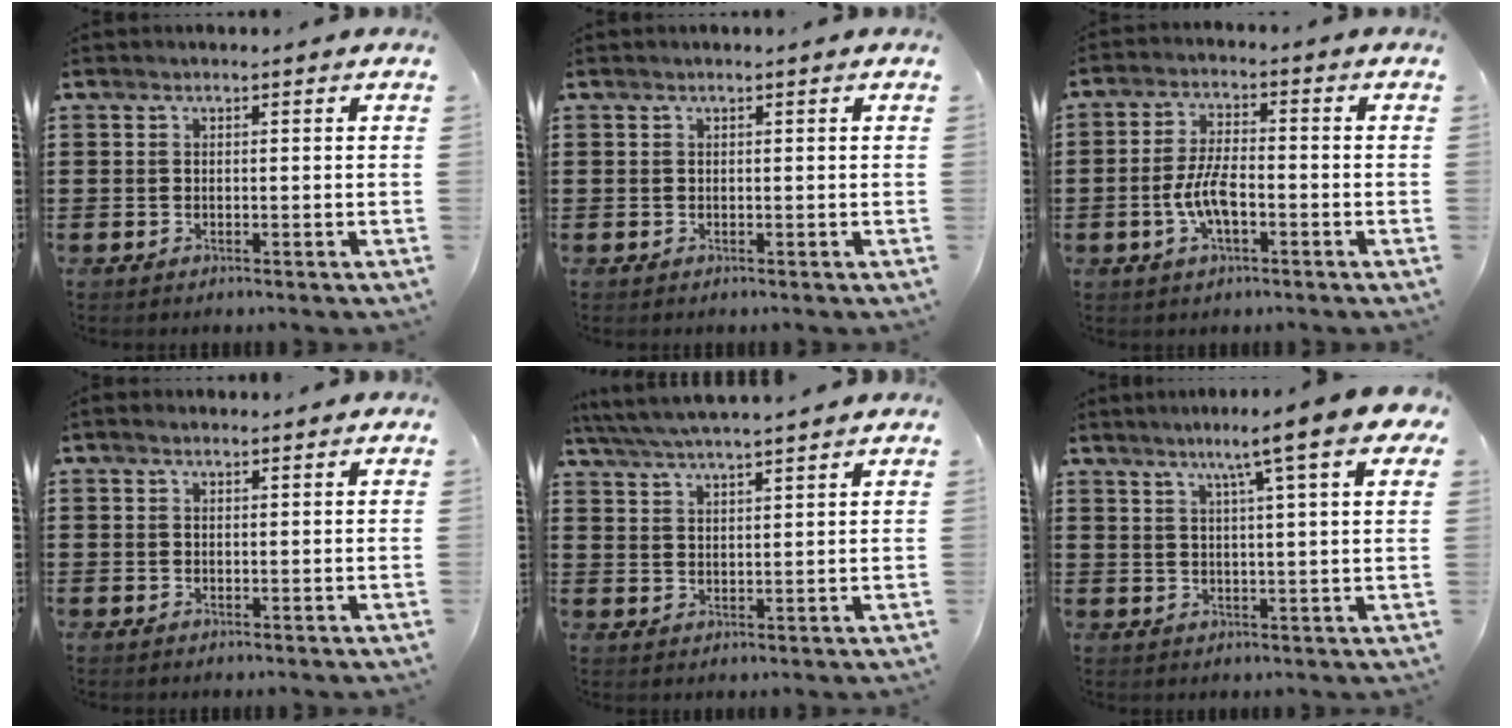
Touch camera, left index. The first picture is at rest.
{"total": 0.0}
{"total": 6.5, "force": [-2.1, 2.5, 5.6], "torque": [-0.131, -0.002, -0.047]}
{"total": 0.7, "force": [0.5, 0.4, 0.2], "torque": [-0.005, 0.004, 0.010]}
{"total": 4.4, "force": [4.2, -0.4, 1.3], "torque": [-0.039, -0.019, 0.074]}
{"total": 8.9, "force": [5.6, 0.1, 6.9], "torque": [-0.131, -0.010, 0.089]}